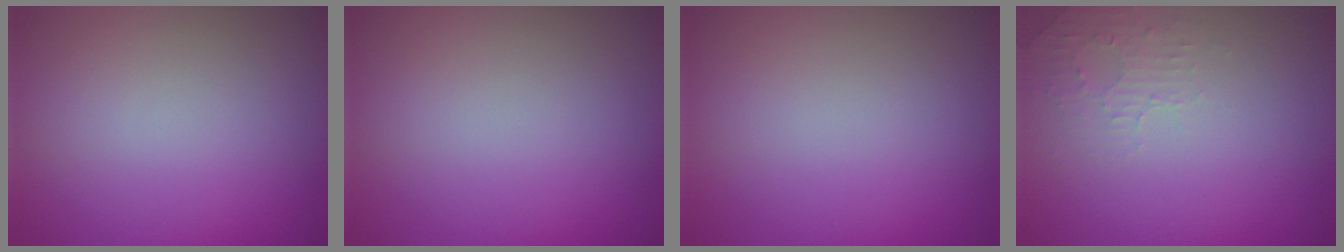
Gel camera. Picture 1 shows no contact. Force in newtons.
{"total": 0.0}
{"total": 0.0}
{"total": 1.6, "press": 1.6, "slide": 0.4}